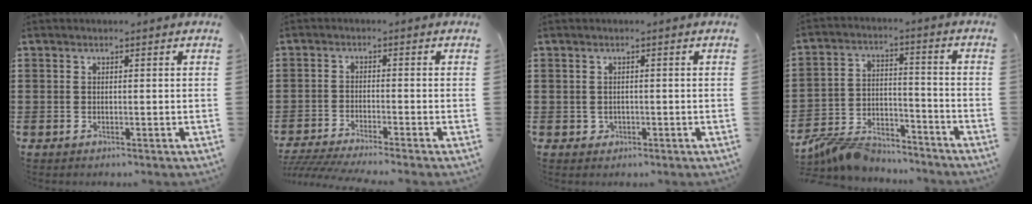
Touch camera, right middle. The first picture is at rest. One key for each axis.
{"total": 3.2, "fx": -3.0, "fy": -0.3, "fz": 1.2, "tx": -0.034, "ty": -0.010, "tz": -0.065}
{"total": 0.8, "fx": -0.1, "fy": 0.8, "fz": 0.3, "tx": -0.008, "ty": 0.006, "tz": -0.004}
{"total": 7.5, "fx": -7.3, "fy": 1.4, "fz": 1.2, "tx": -0.038, "ty": 0.006, "tz": -0.148}